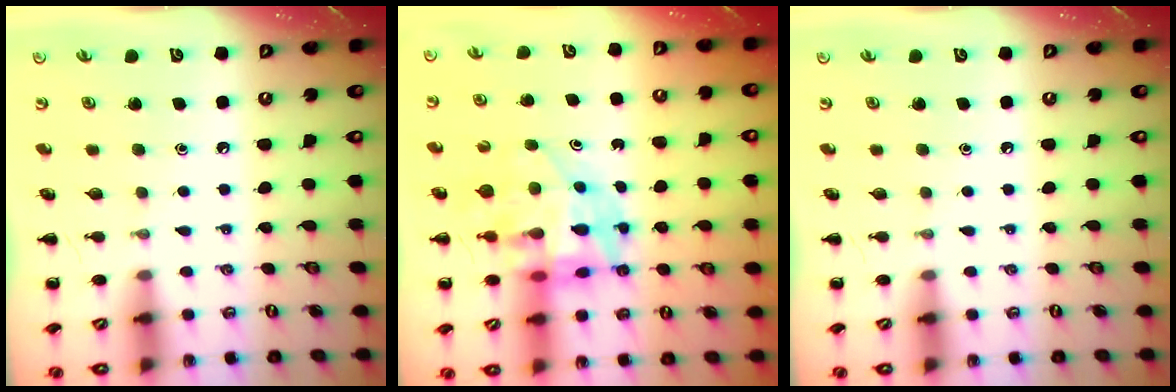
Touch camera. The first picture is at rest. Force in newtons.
{"total": 11.2, "press": 10.8, "slide": 3.1}
{"total": 0.0}